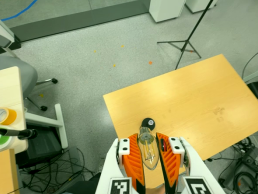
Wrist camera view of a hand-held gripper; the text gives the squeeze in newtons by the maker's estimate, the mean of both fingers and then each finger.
{"total": 23.7, "left": 25.7, "right": 21.6}